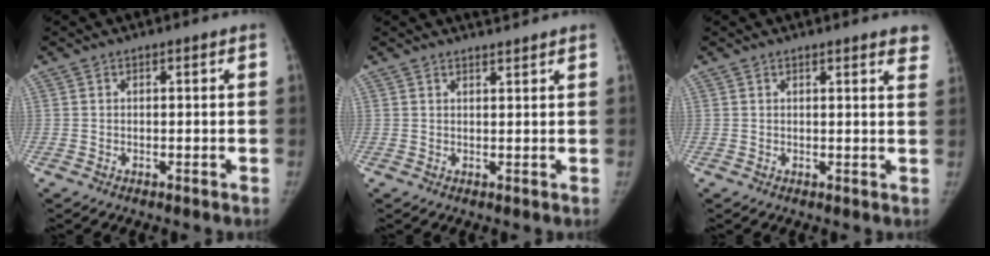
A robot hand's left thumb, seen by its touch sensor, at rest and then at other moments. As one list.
[{"total": 1.8, "force": [1.8, 0.0, 0.3], "torque": [0.002, -0.011, 0.029]}, {"total": 5.0, "force": [4.1, 0.9, 2.8], "torque": [-0.014, -0.012, 0.033]}]